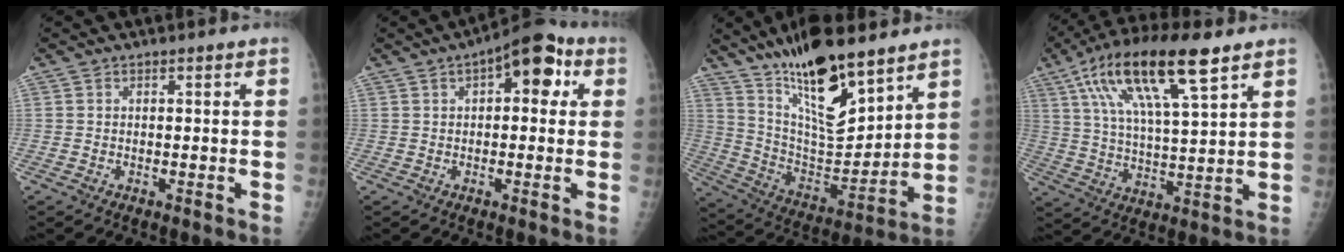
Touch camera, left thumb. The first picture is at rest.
{"total": 9.7, "force": [3.3, 4.8, 7.7], "torque": [-0.070, 0.018, 0.033]}
{"total": 20.2, "force": [14.1, 5.9, 13.2], "torque": [-0.195, -0.081, 0.256]}
{"total": 18.0, "force": [9.4, 4.6, 14.7], "torque": [-0.265, -0.014, 0.172]}